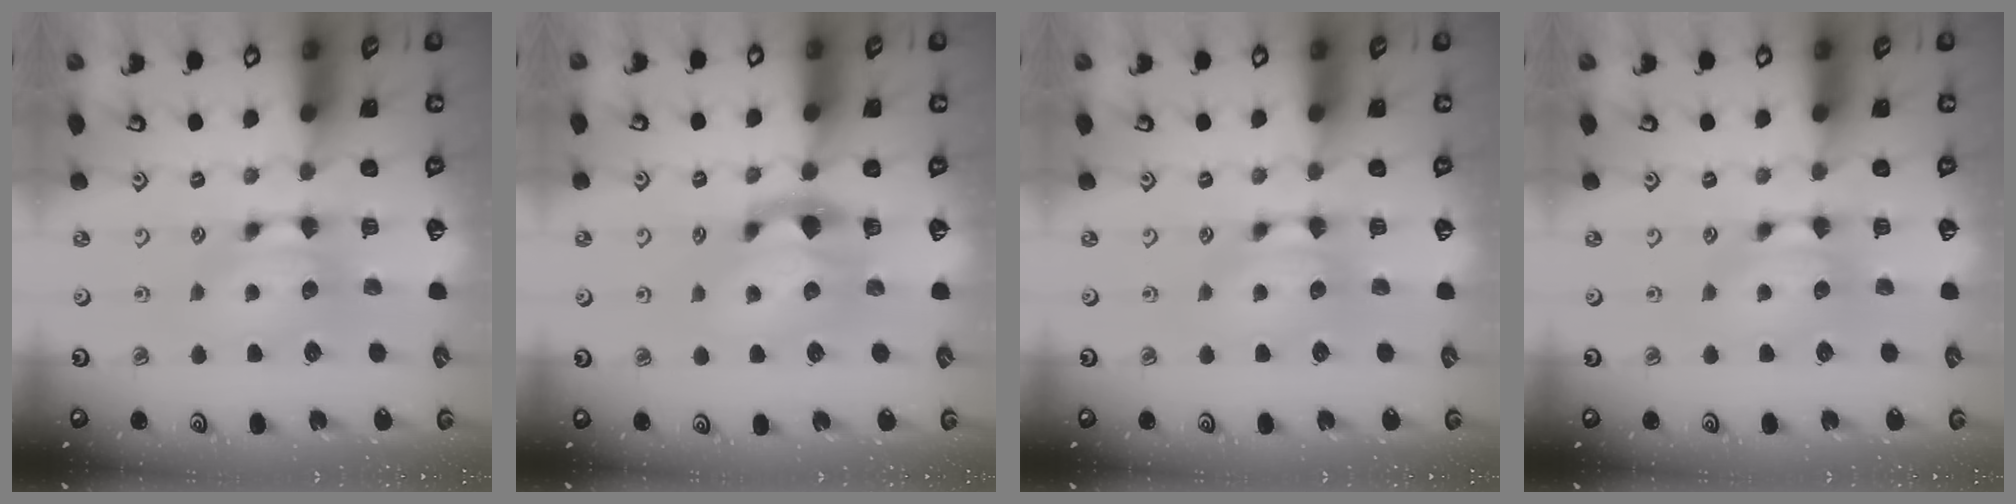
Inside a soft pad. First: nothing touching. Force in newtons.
{"total": 2.2, "press": 1.9, "slide": 1.2}
{"total": 0.0}
{"total": 0.0}